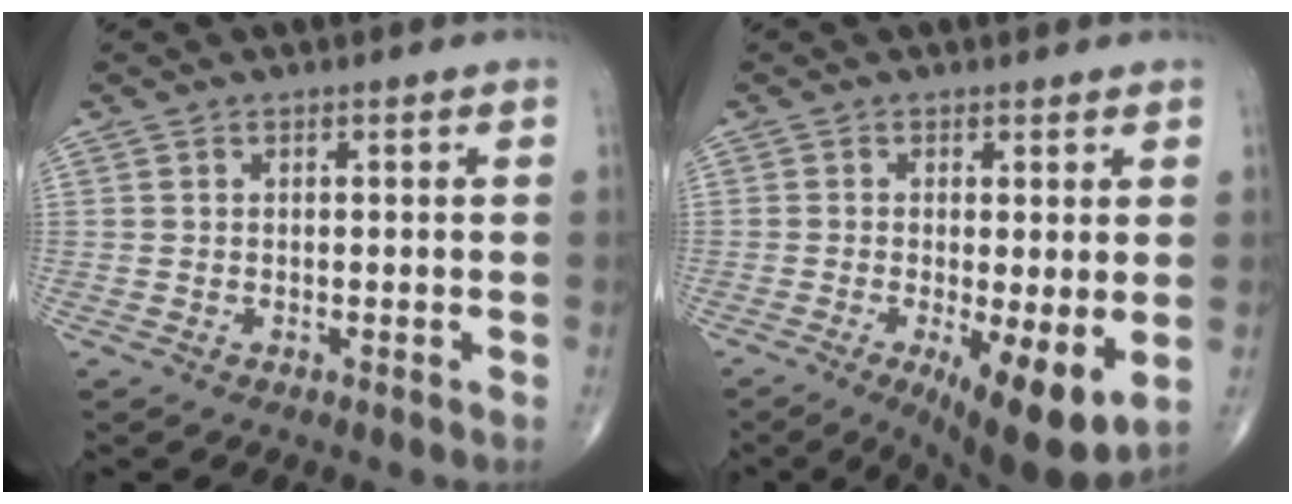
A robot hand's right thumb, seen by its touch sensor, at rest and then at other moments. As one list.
[{"total": 11.0, "force": [-2.6, 3.1, 10.2], "torque": [-0.157, -0.027, -0.035]}]